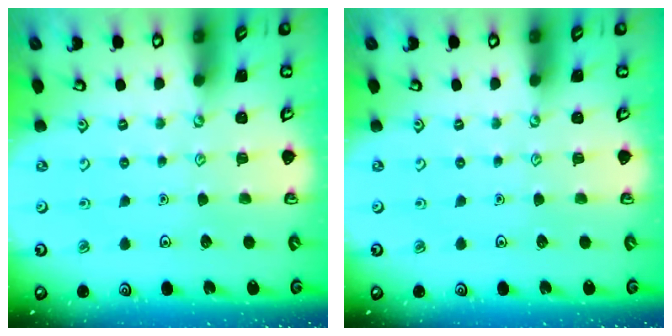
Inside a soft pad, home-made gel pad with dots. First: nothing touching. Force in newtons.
{"total": 0.0}